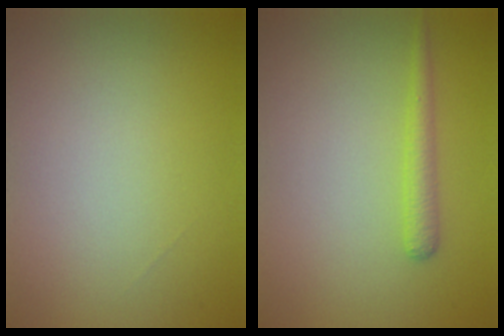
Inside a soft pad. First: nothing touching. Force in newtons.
{"total": 1.7, "press": 1.7, "slide": 0.1}